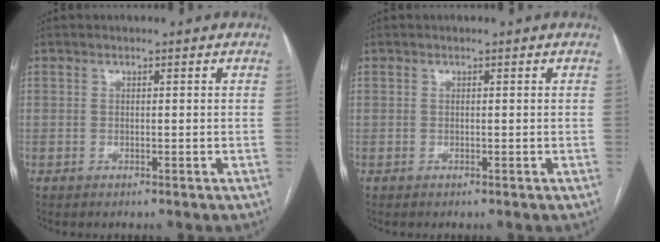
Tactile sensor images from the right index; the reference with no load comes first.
{"total": 0.0}